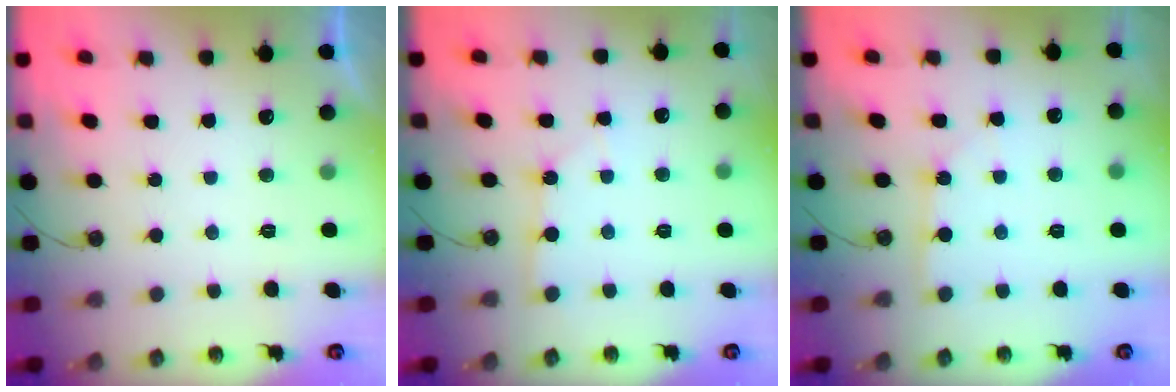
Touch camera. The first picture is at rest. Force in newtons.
{"total": 1.9, "press": 1.9, "slide": 0.2}
{"total": 2.3, "press": 2.3, "slide": 0.2}